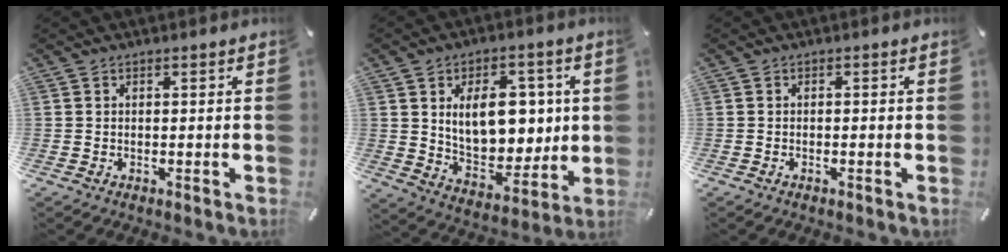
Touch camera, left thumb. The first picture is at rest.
{"total": 14.3, "force": [3.4, 9.9, 9.8], "torque": [-0.145, -0.005, 0.064]}
{"total": 0.7, "force": [-0.3, 0.1, 0.7], "torque": [-0.010, -0.002, -0.006]}